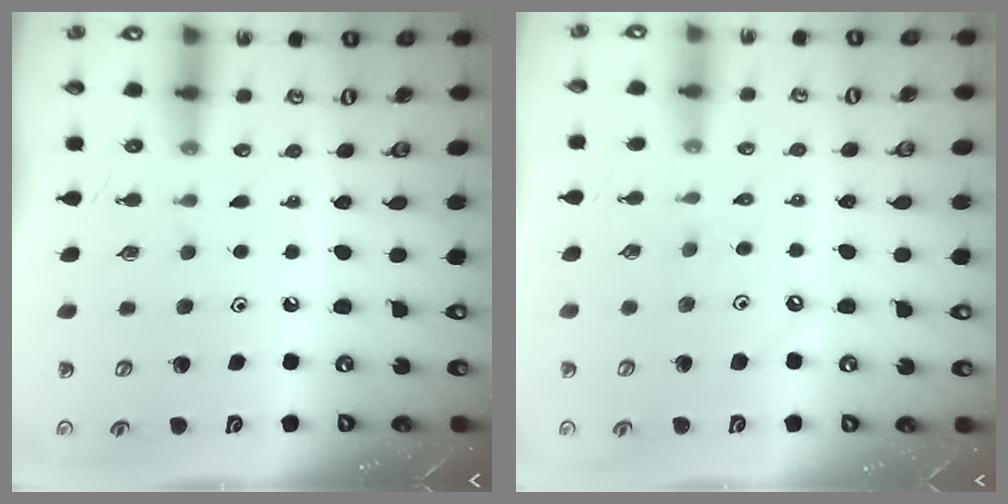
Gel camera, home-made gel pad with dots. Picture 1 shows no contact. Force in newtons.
{"total": 1.8, "press": 1.8, "slide": 0.3}